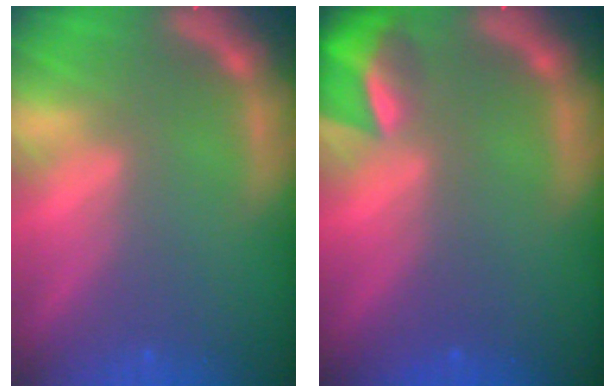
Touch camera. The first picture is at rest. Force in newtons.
{"total": 4.4}